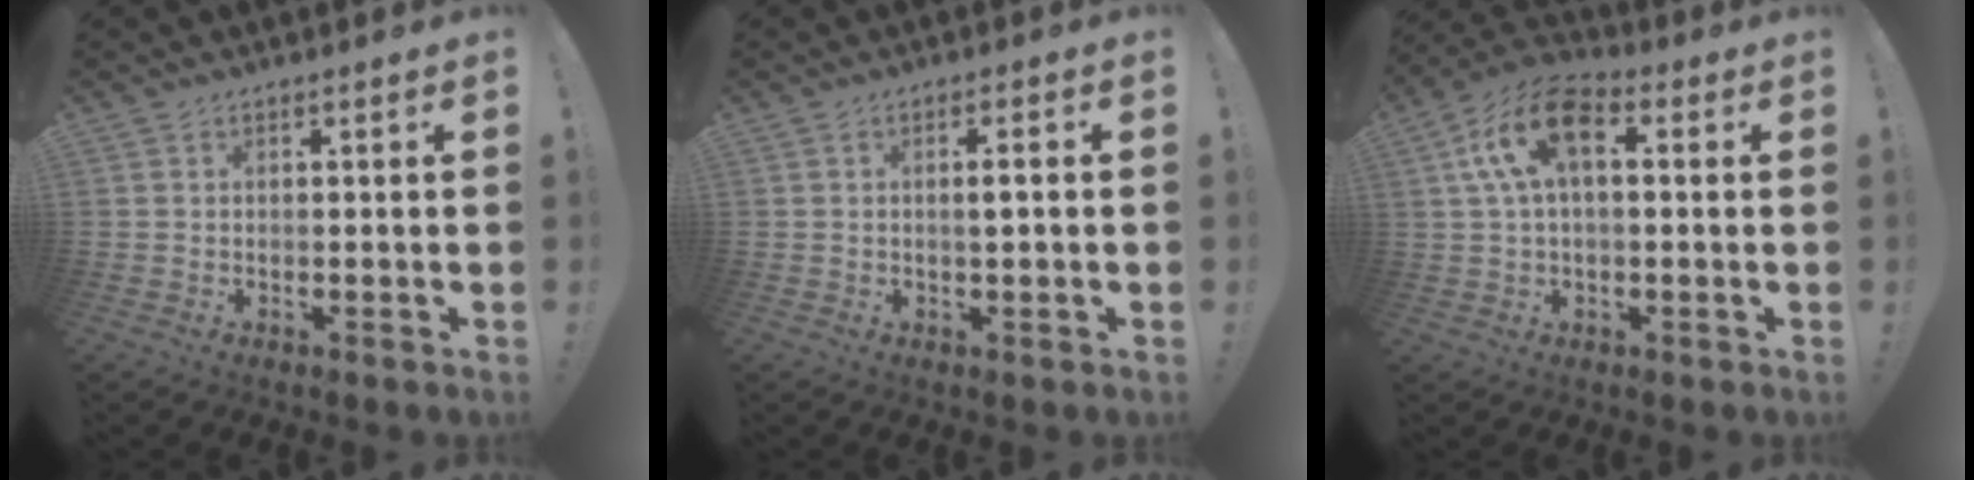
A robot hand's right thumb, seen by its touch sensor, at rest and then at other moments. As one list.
[{"total": 2.3, "force": [0.3, 0.0, 2.3], "torque": [-0.029, -0.004, -0.001]}, {"total": 14.0, "force": [3.7, 7.8, 11.0], "torque": [-0.215, 0.007, 0.069]}]